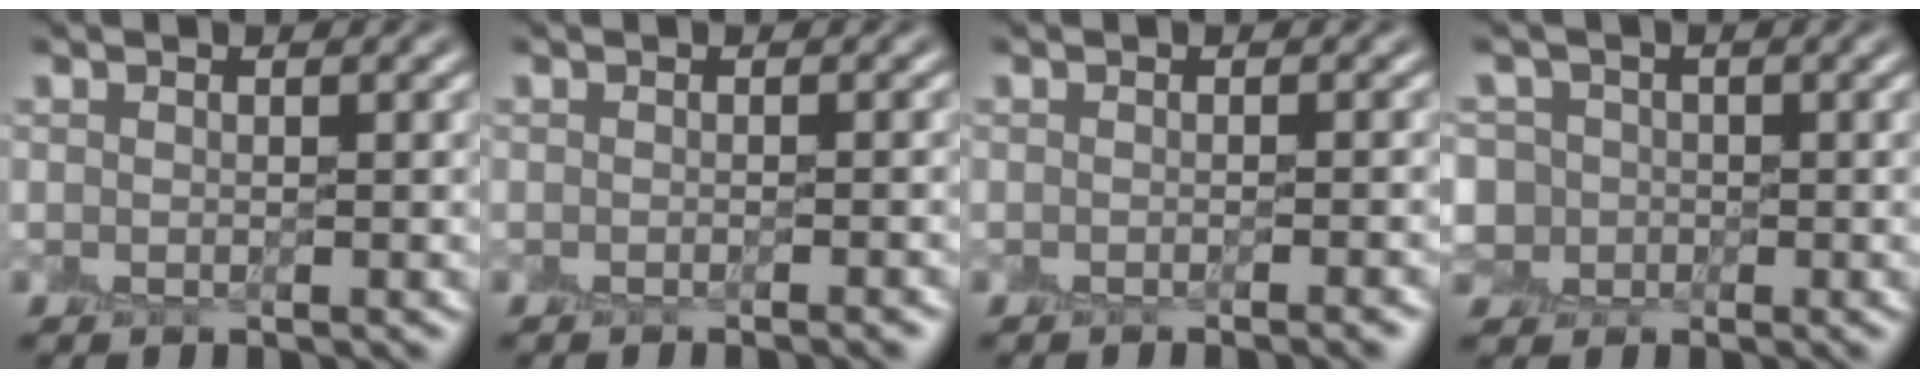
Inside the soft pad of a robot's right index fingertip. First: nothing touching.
{"total": 1.6, "force": [-1.2, 0.2, 1.1], "torque": [-0.011, -0.002, -0.012]}
{"total": 2.1, "force": [-1.5, 0.3, 1.4], "torque": [-0.015, 0.000, -0.016]}
{"total": 4.9, "force": [0.2, 4.6, 1.8], "torque": [-0.034, 0.032, -0.035]}